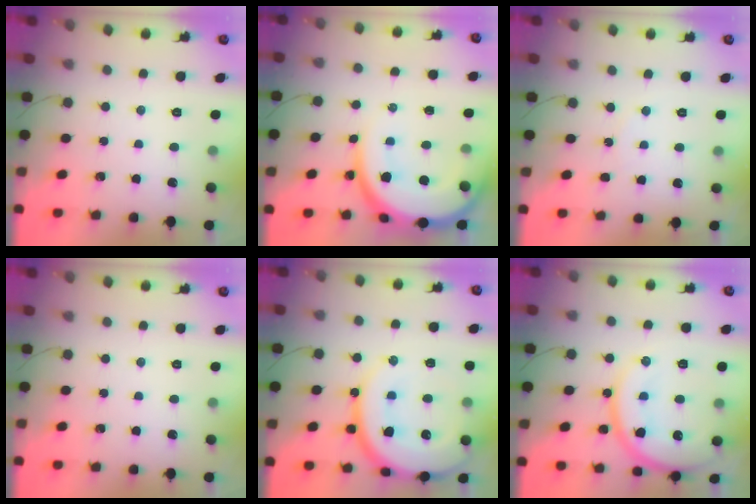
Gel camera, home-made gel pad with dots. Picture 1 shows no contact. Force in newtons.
{"total": 17.4, "press": 17.4, "slide": 1.0}
{"total": 5.1, "press": 5.1, "slide": 0.5}
{"total": 0.0}
{"total": 24.4, "press": 24.3, "slide": 2.5}
{"total": 17.3, "press": 17.2, "slide": 1.5}